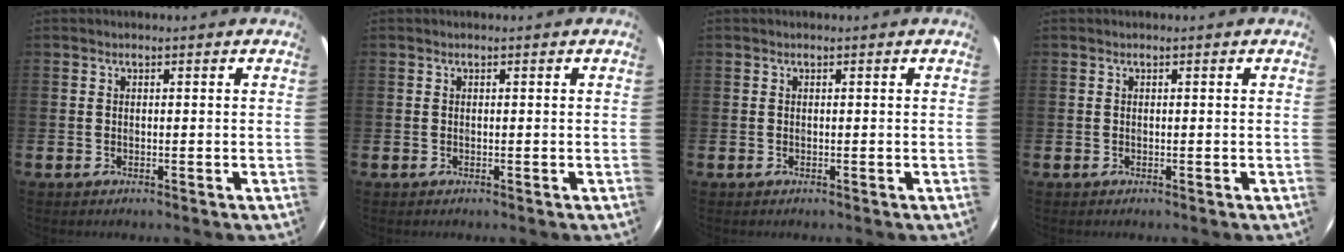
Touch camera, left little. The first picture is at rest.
{"total": 0.0}
{"total": 0.0}
{"total": 0.0}